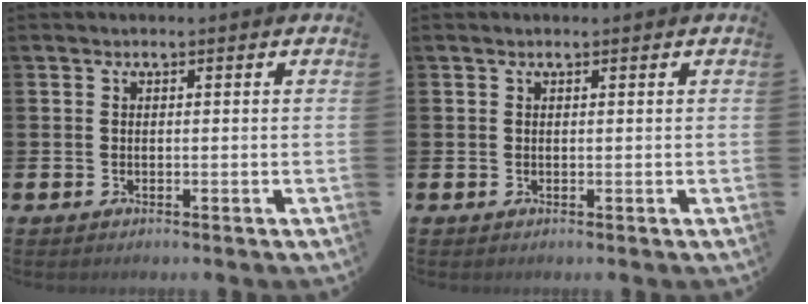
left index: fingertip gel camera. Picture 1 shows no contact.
{"total": 0.6, "force": [0.5, 0.1, 0.3], "torque": [0.001, -0.001, 0.007]}